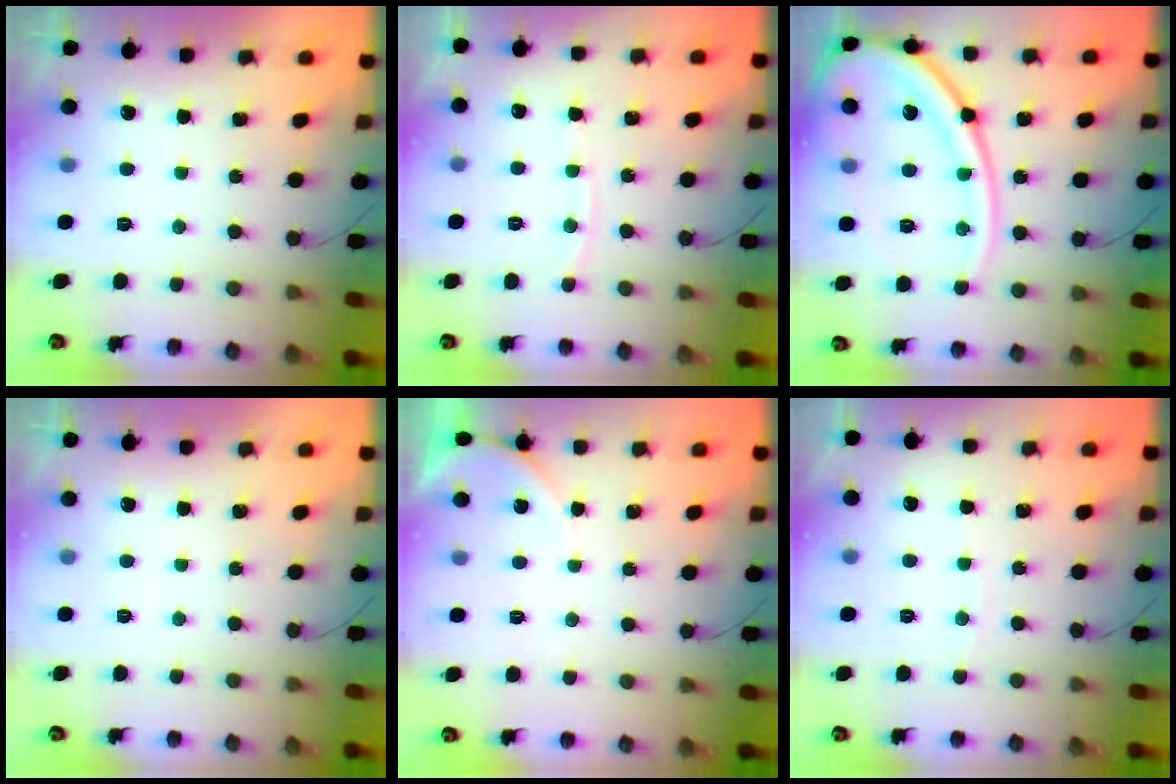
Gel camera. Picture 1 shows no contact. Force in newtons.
{"total": 3.7, "press": 3.6, "slide": 0.6}
{"total": 20.1, "press": 20.0, "slide": 2.2}
{"total": 0.0}
{"total": 3.0, "press": 3.0, "slide": 0.3}
{"total": 2.0, "press": 2.0, "slide": 0.3}